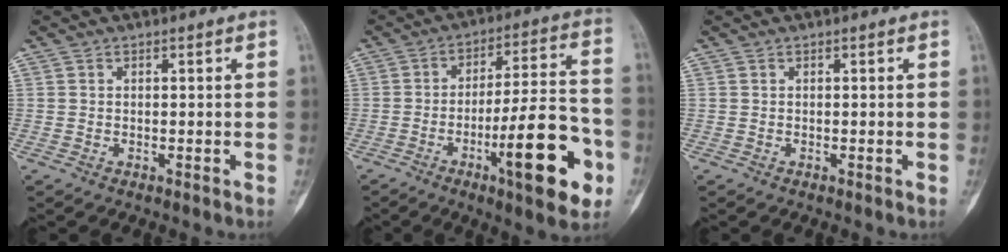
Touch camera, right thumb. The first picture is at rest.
{"total": 19.1, "force": [-7.1, 4.6, 17.2], "torque": [-0.244, 0.030, -0.102]}
{"total": 0.0}